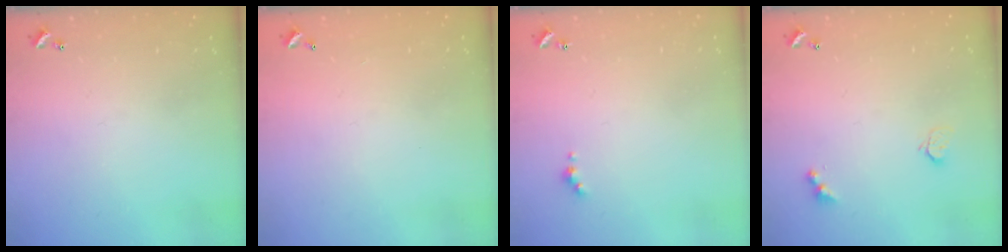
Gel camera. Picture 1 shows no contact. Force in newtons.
{"total": 2.9, "press": 2.9, "slide": 0.1}
{"total": 1.0, "press": 0.9, "slide": 0.5}
{"total": 3.4, "press": 3.4, "slide": 0.6}